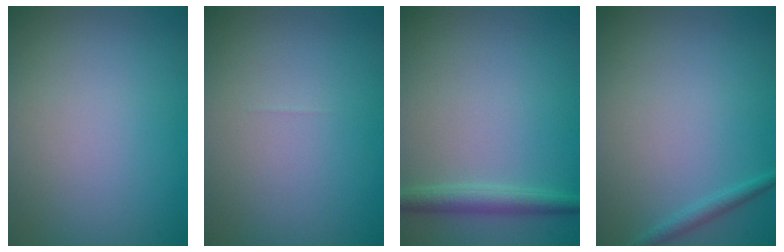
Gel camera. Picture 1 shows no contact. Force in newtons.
{"total": 0.0}
{"total": 2.4, "press": 2.4, "slide": 0.1}
{"total": 1.1, "press": 1.1, "slide": 0.0}